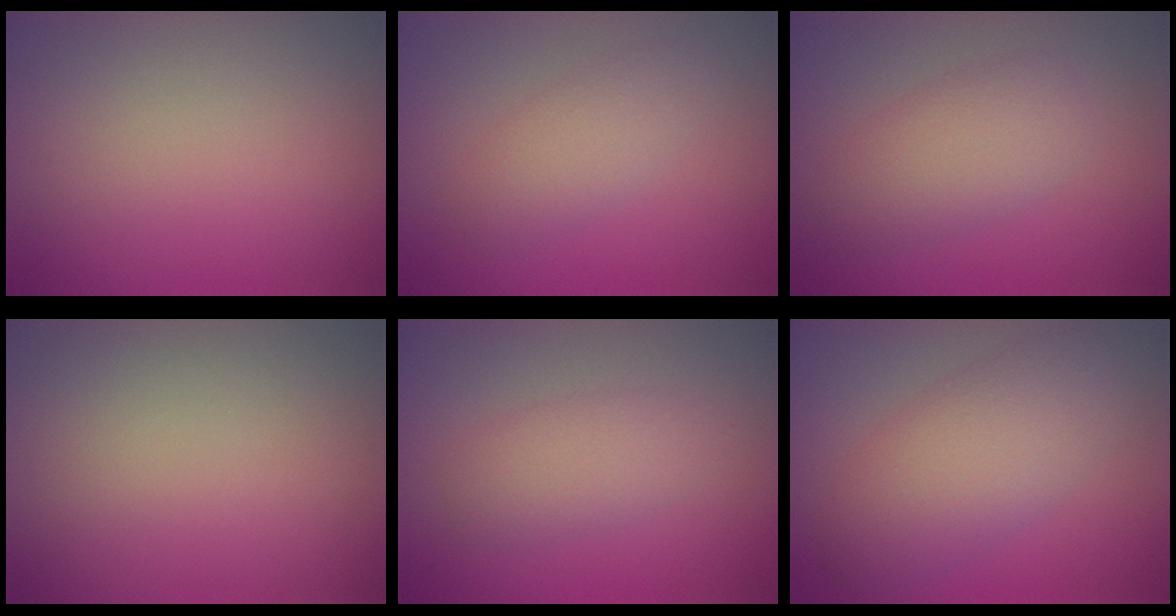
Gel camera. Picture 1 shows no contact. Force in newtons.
{"total": 2.5, "press": 2.5, "slide": 0.1}
{"total": 3.8, "press": 3.8, "slide": 0.1}
{"total": 0.0}
{"total": 2.9, "press": 2.9, "slide": 0.1}
{"total": 5.9, "press": 5.9, "slide": 0.1}